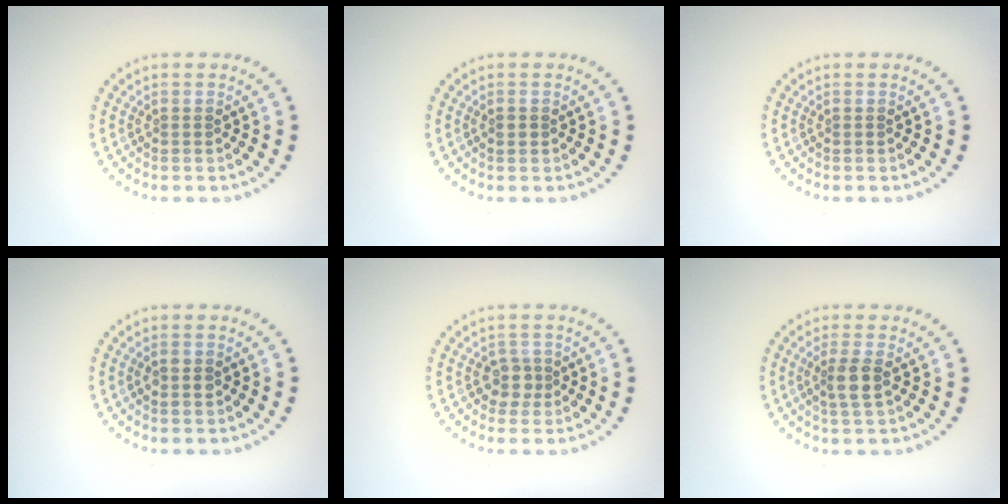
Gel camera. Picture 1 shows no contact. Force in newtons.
{"total": 0.9, "press": 0.9, "slide": 0.0}
{"total": 0.0}
{"total": 1.5, "press": 1.5, "slide": 0.1}
{"total": 1.8, "press": 1.5, "slide": 1.0}
{"total": 2.2, "press": 1.9, "slide": 1.1}